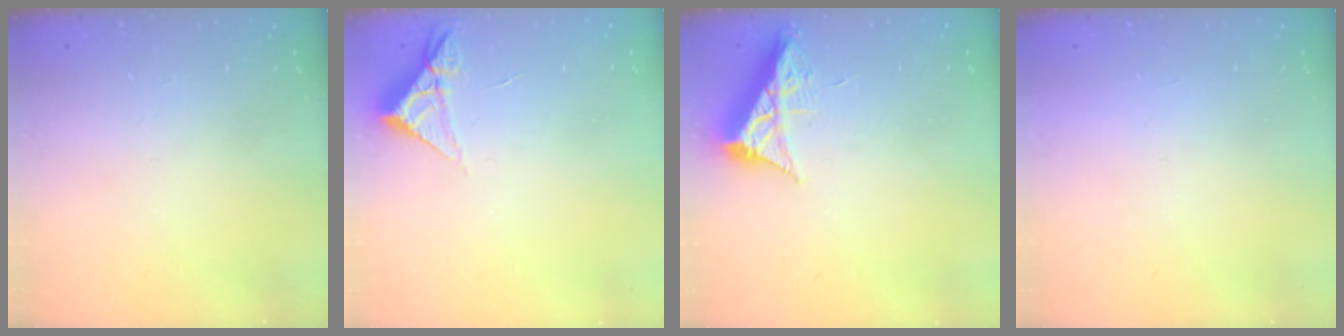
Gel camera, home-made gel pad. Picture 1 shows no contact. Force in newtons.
{"total": 5.2, "press": 5.2, "slide": 0.3}
{"total": 8.2, "press": 8.2, "slide": 0.3}
{"total": 1.5, "press": 1.5, "slide": 0.1}